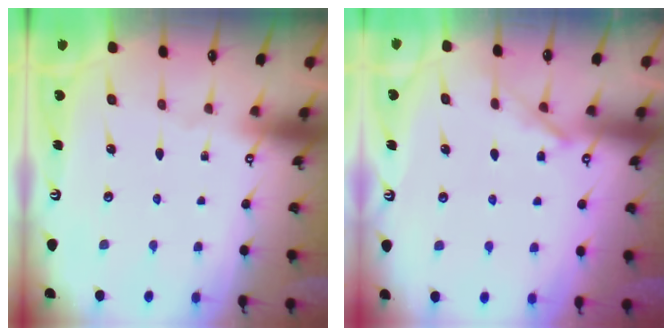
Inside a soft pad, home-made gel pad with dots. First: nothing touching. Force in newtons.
{"total": 3.1, "press": 3.0, "slide": 0.6}